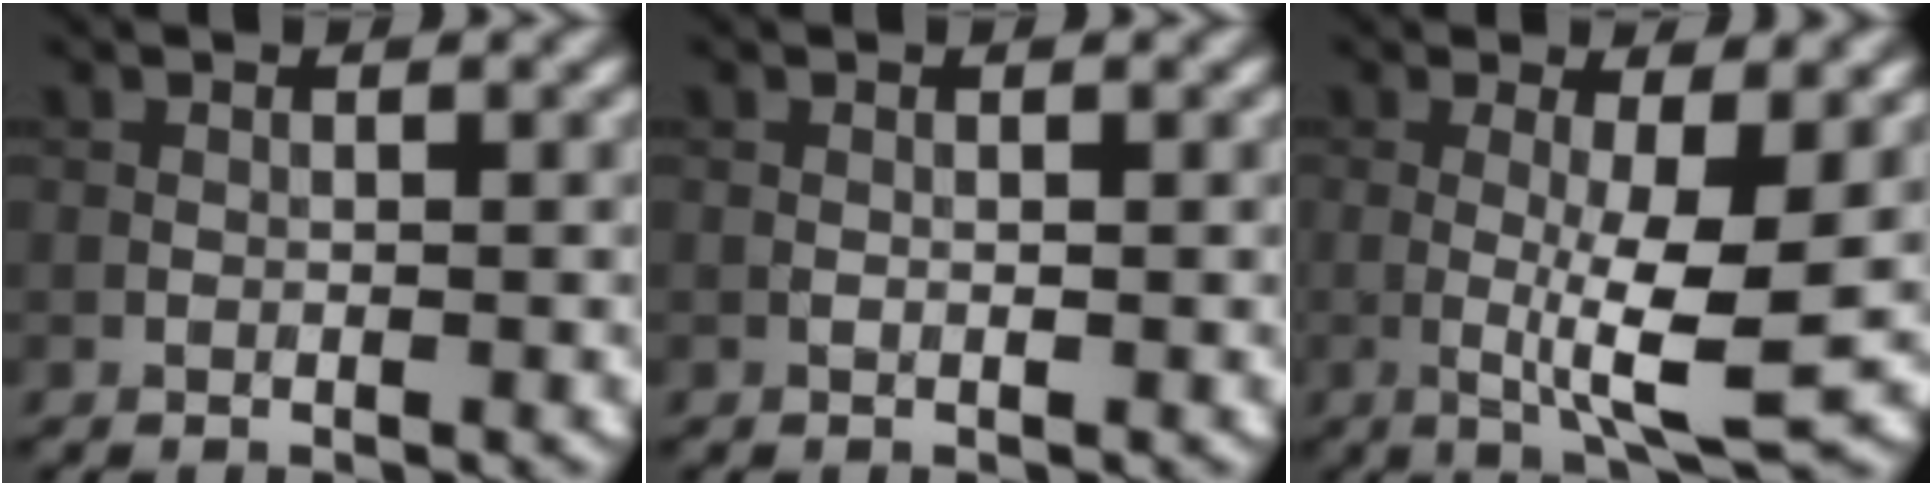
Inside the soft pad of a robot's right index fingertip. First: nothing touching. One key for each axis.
{"total": 0.0}
{"total": 5.9, "fx": -0.2, "fy": 1.0, "fz": 5.8, "tx": -0.094, "ty": -0.014, "tz": 0.000}